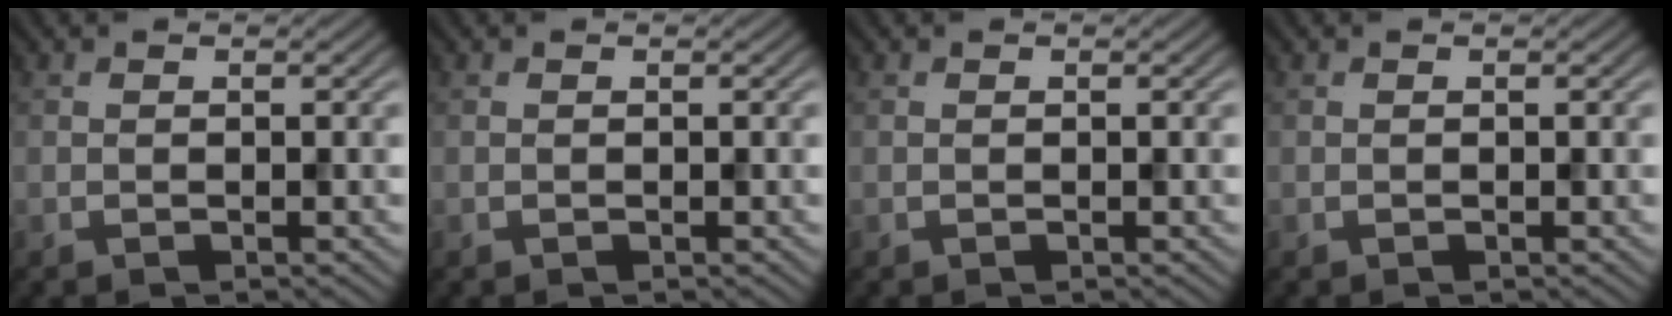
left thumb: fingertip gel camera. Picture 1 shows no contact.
{"total": 0.0}
{"total": 0.0}
{"total": 0.0}